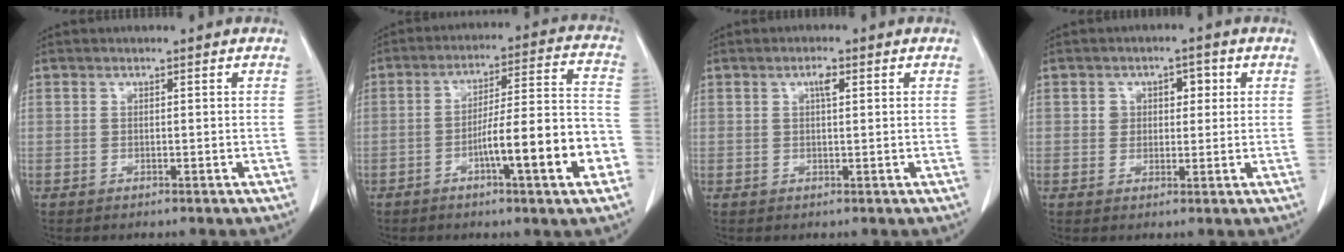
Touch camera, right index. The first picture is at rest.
{"total": 14.4, "force": [-5.1, 1.0, 13.4], "torque": [-0.201, 0.013, -0.076]}
{"total": 1.8, "force": [0.7, 0.5, 1.6], "torque": [-0.029, 0.002, 0.011]}
{"total": 4.1, "force": [1.2, 2.9, 2.6], "torque": [-0.032, 0.014, 0.020]}